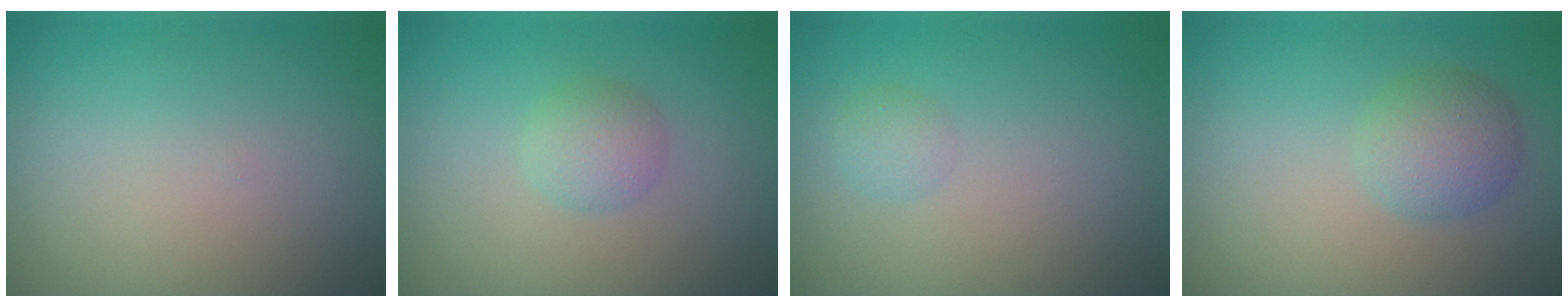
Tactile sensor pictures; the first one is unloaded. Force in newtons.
{"total": 2.0, "press": 2.0, "slide": 0.0}
{"total": 1.2, "press": 1.2, "slide": 0.0}
{"total": 3.2, "press": 3.2, "slide": 0.1}